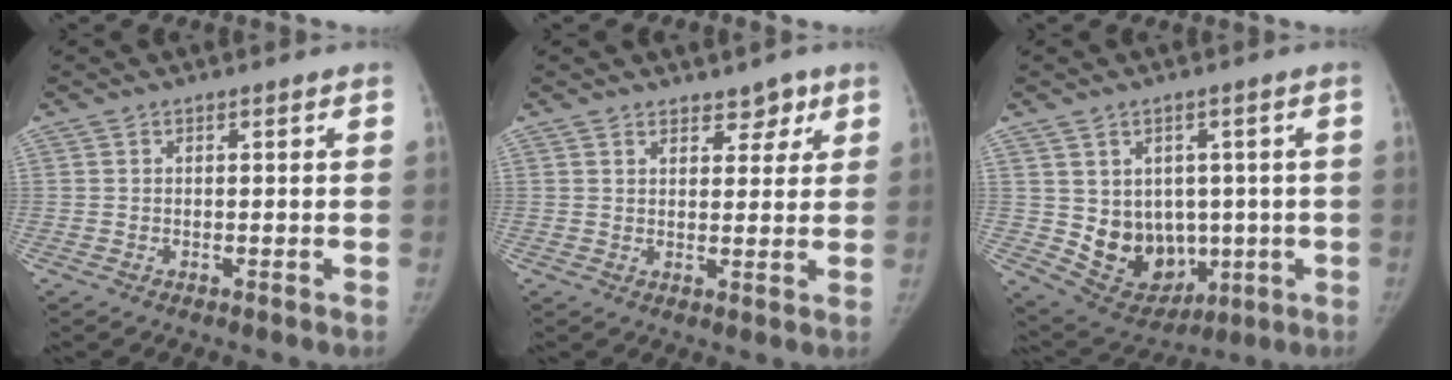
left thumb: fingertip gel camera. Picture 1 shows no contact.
{"total": 4.0, "force": [2.8, 2.3, 1.7], "torque": [0.006, -0.016, 0.042]}
{"total": 12.1, "force": [-0.3, 9.7, 7.3], "torque": [-0.070, -0.004, 0.031]}